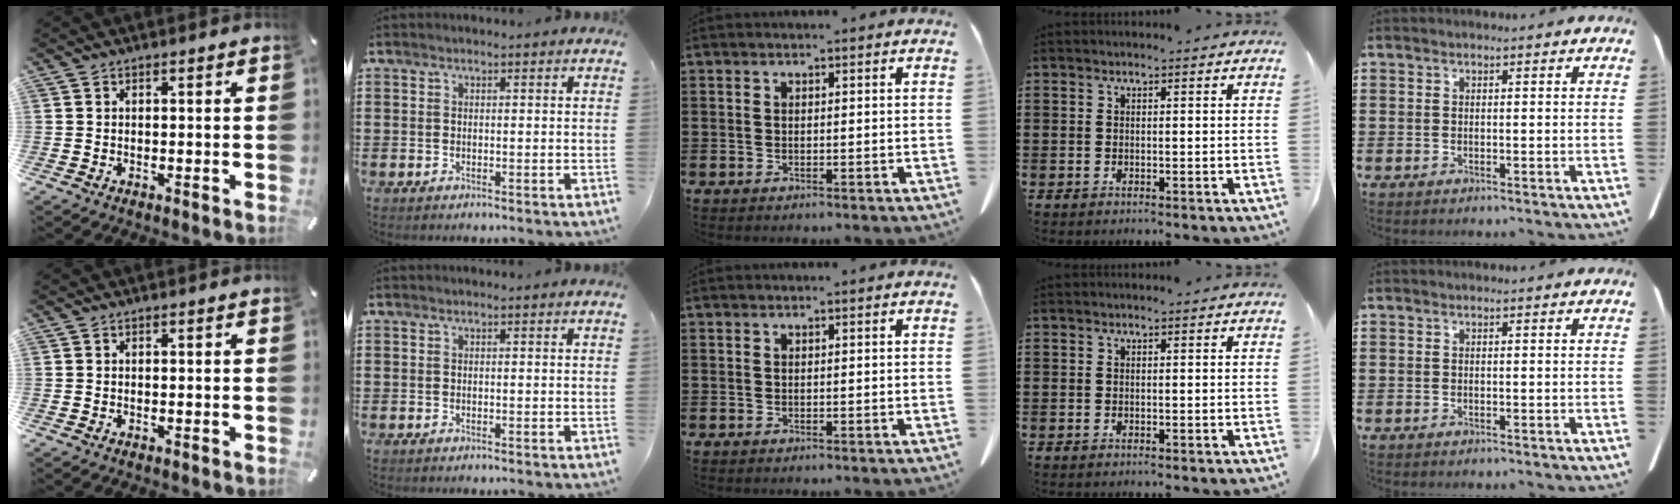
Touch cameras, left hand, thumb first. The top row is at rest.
{}